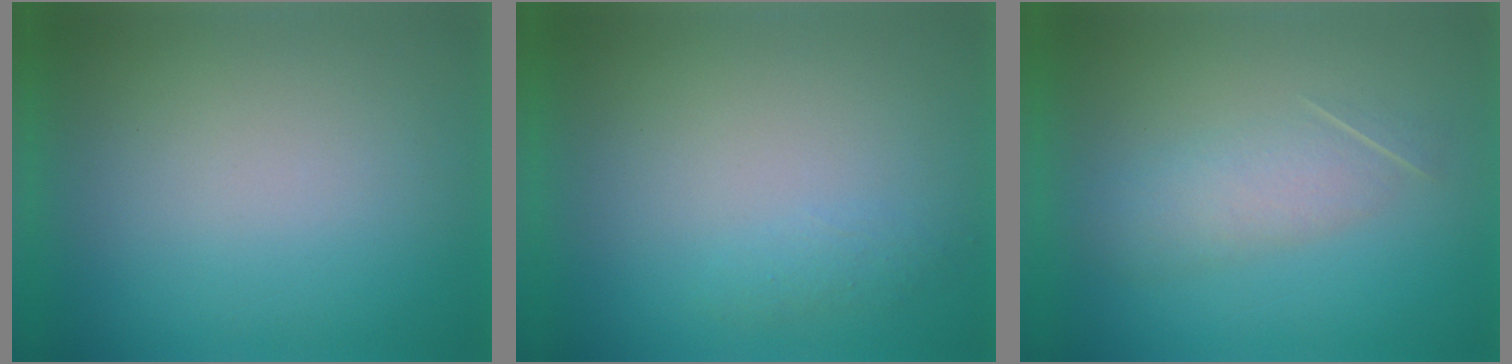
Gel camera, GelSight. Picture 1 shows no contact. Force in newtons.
{"total": 2.1}
{"total": 3.1}